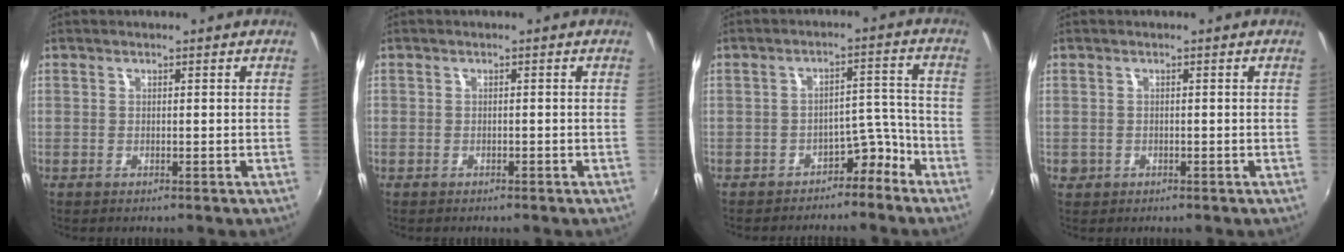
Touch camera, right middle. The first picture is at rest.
{"total": 0.8, "force": [-0.6, 0.4, 0.0], "torque": [-0.002, 0.000, -0.012]}
{"total": 5.6, "force": [-4.4, 2.9, 1.8], "torque": [-0.016, 0.033, -0.059]}
{"total": 1.4, "force": [-0.4, 1.3, 0.3], "torque": [-0.007, -0.004, -0.007]}